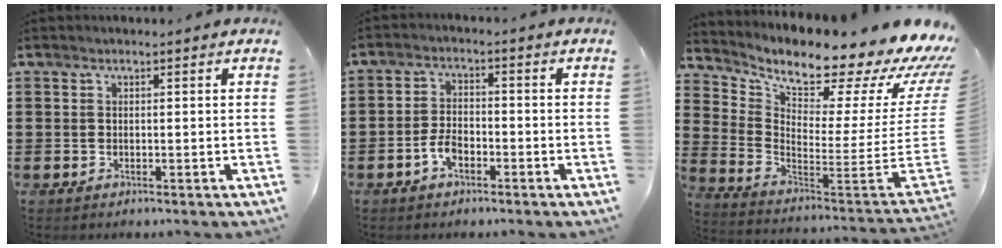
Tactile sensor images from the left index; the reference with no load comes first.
{"total": 3.6, "force": [-1.8, 1.7, 2.6], "torque": [-0.061, -0.001, -0.037]}
{"total": 10.7, "force": [8.6, 1.6, 6.3], "torque": [-0.122, -0.089, 0.131]}